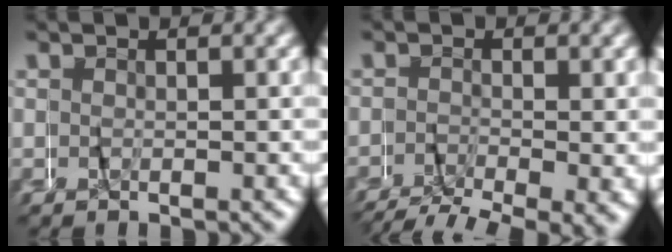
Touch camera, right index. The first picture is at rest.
{"total": 4.7, "force": [-3.6, 1.7, 2.6], "torque": [-0.034, -0.017, -0.052]}